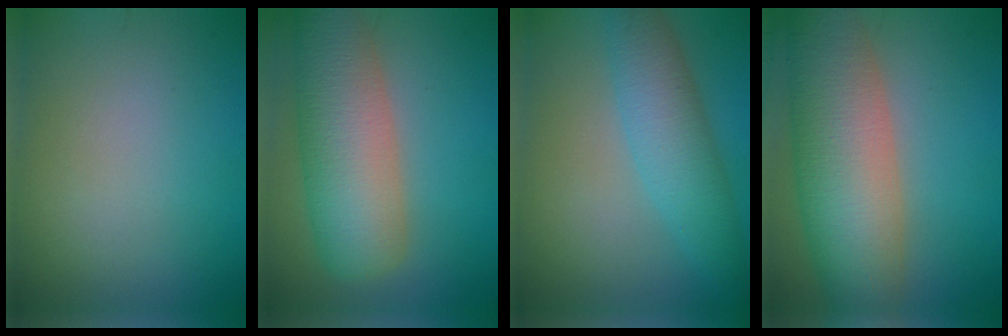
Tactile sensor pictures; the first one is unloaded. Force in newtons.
{"total": 8.8, "press": 8.7, "slide": 0.6}
{"total": 5.1, "press": 5.1, "slide": 0.2}
{"total": 10.7, "press": 10.7, "slide": 0.7}